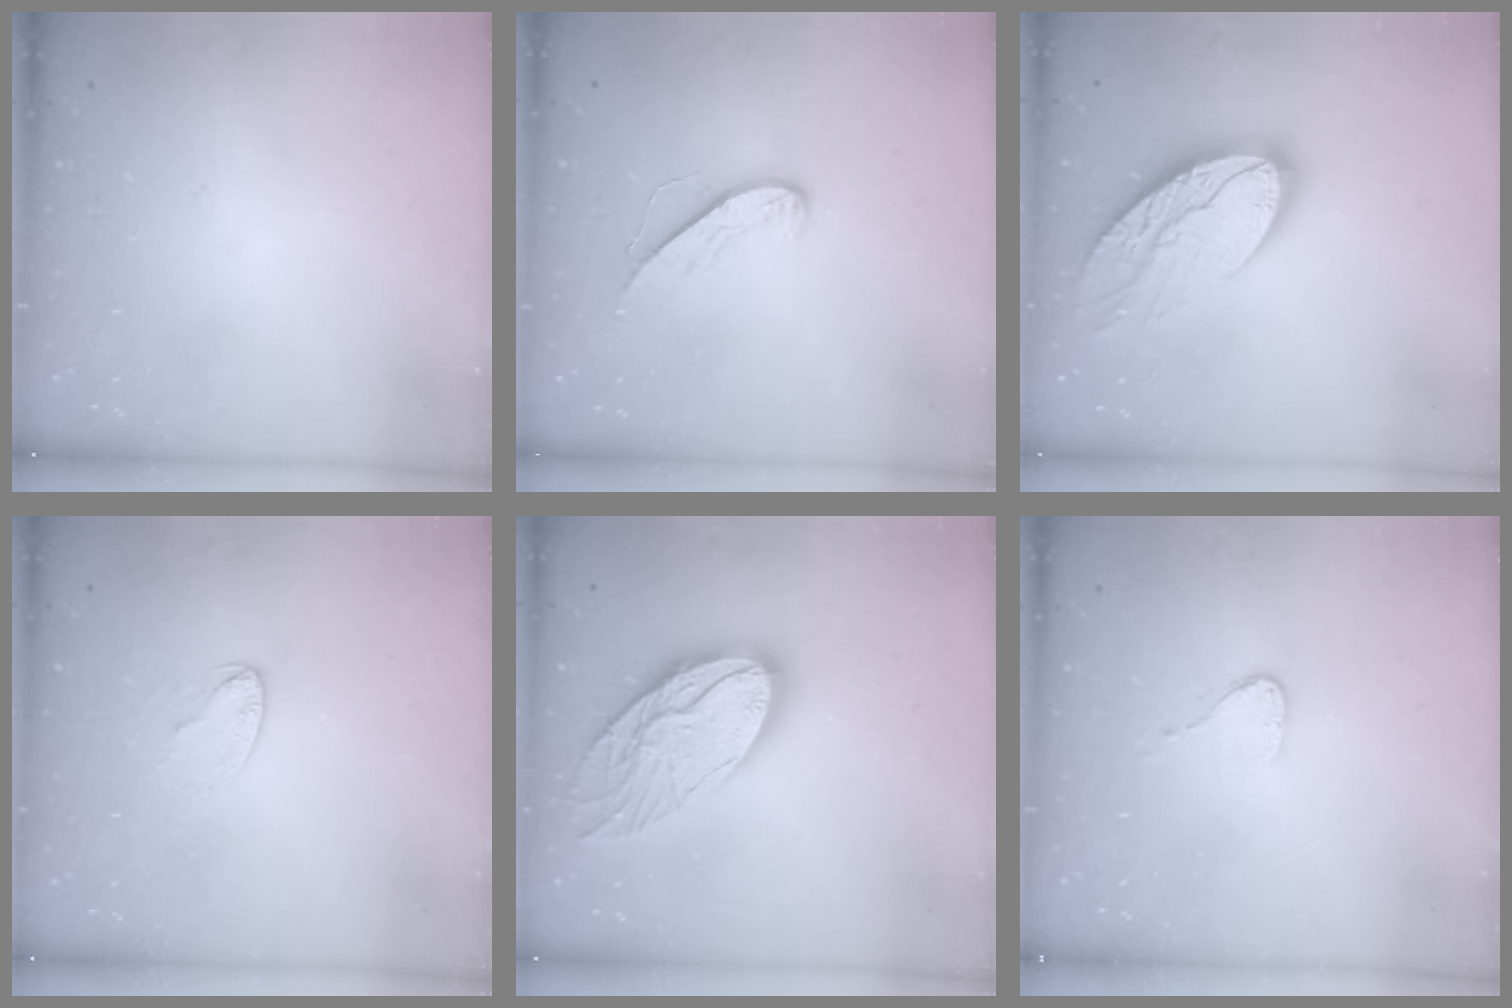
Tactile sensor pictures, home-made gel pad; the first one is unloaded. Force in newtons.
{"total": 6.0, "press": 6.0, "slide": 0.5}
{"total": 15.3, "press": 15.2, "slide": 0.9}
{"total": 4.1, "press": 4.0, "slide": 0.4}
{"total": 18.4, "press": 18.3, "slide": 1.8}
{"total": 4.2, "press": 4.2, "slide": 0.4}